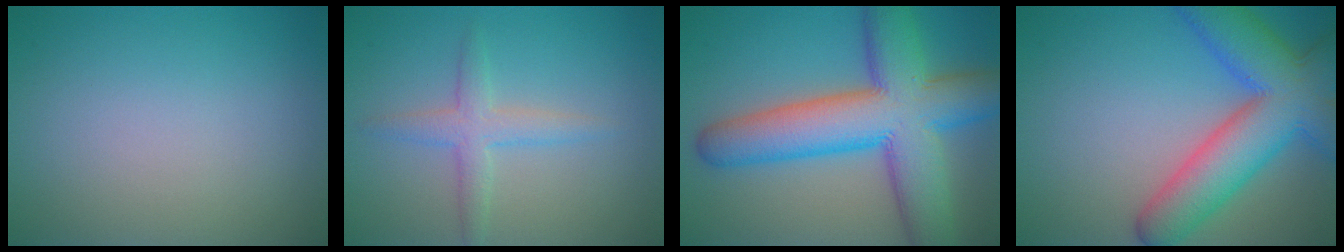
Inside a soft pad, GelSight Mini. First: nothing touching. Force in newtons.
{"total": 2.7, "press": 2.7, "slide": 0.1}
{"total": 12.2, "press": 12.2, "slide": 0.4}
{"total": 9.9, "press": 9.9, "slide": 0.4}